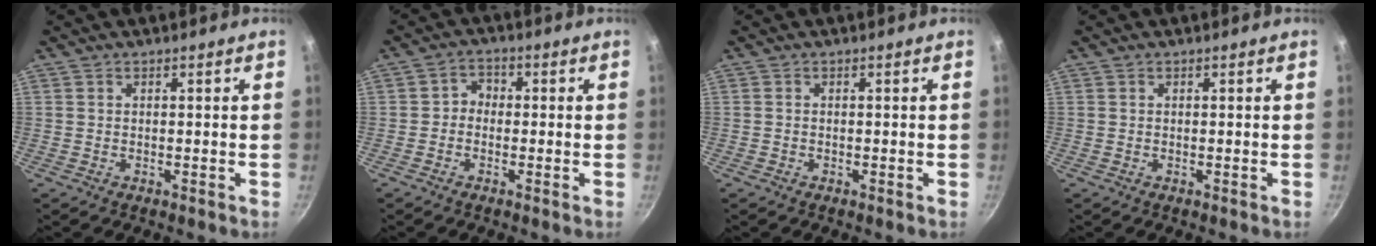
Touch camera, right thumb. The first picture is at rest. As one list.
[{"total": 2.9, "force": [-0.7, 2.4, 1.3], "torque": [-0.008, 0.015, -0.022]}, {"total": 0.0}, {"total": 0.0}]